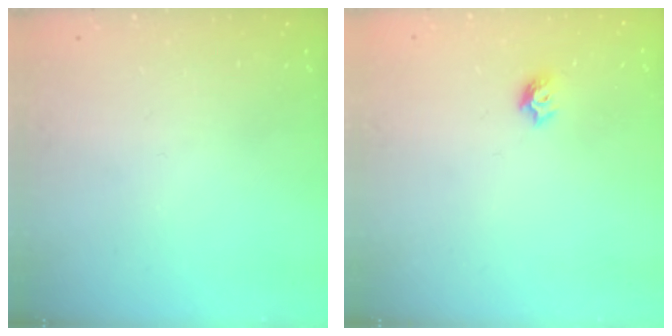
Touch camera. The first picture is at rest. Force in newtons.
{"total": 5.1, "press": 5.1, "slide": 0.6}